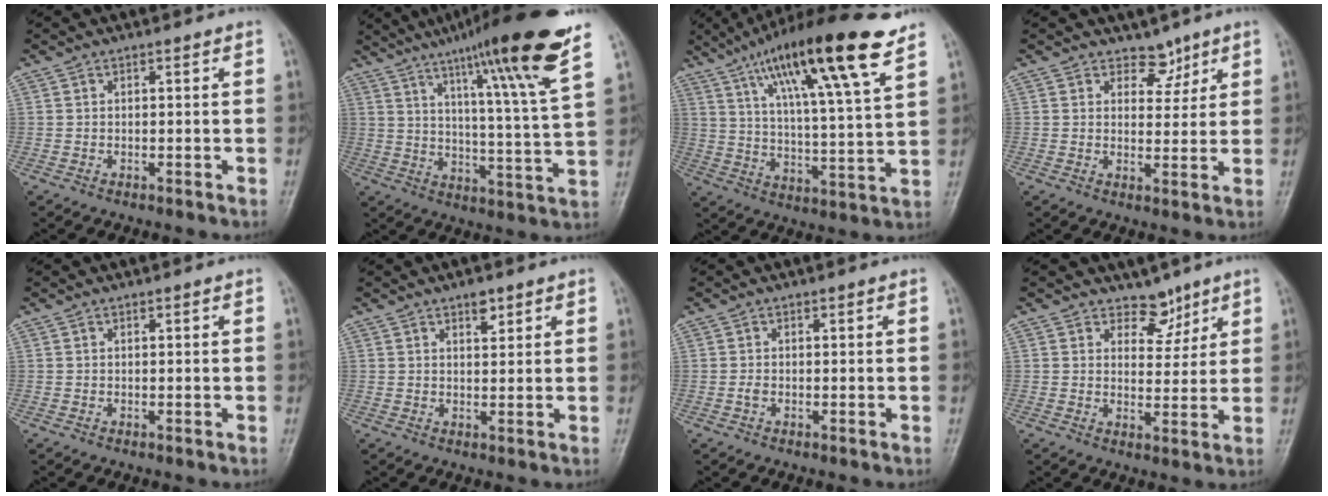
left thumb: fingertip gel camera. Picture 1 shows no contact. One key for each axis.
{"total": 20.8, "fx": 13.4, "fy": 0.5, "fz": 15.9, "tx": -0.220, "ty": -0.056, "tz": 0.195}
{"total": 21.1, "fx": 12.6, "fy": 3.0, "fz": 16.6, "tx": -0.265, "ty": -0.039, "tz": 0.207}
{"total": 4.0, "fx": 2.9, "fy": 2.6, "fz": 1.0, "tx": 0.016, "ty": -0.019, "tz": 0.042}
{"total": 0.0}
{"total": 2.9, "fx": 1.8, "fy": 1.4, "fz": 1.8, "tx": -0.015, "ty": -0.009, "tz": 0.027}
{"total": 1.1, "fx": -0.3, "fy": 0.6, "fz": 0.8, "tx": -0.014, "ty": 0.003, "tz": -0.006}
{"total": 4.9, "fx": 3.6, "fy": 3.0, "fz": 1.2, "tx": 0.015, "ty": -0.026, "tz": 0.057}